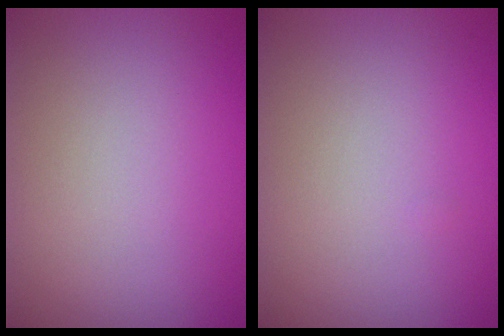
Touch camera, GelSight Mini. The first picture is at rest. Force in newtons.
{"total": 0.0}